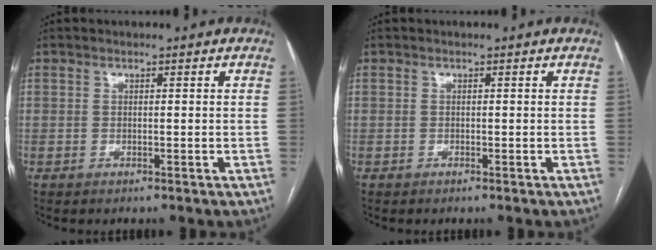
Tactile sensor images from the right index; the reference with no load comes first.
{"total": 0.0}